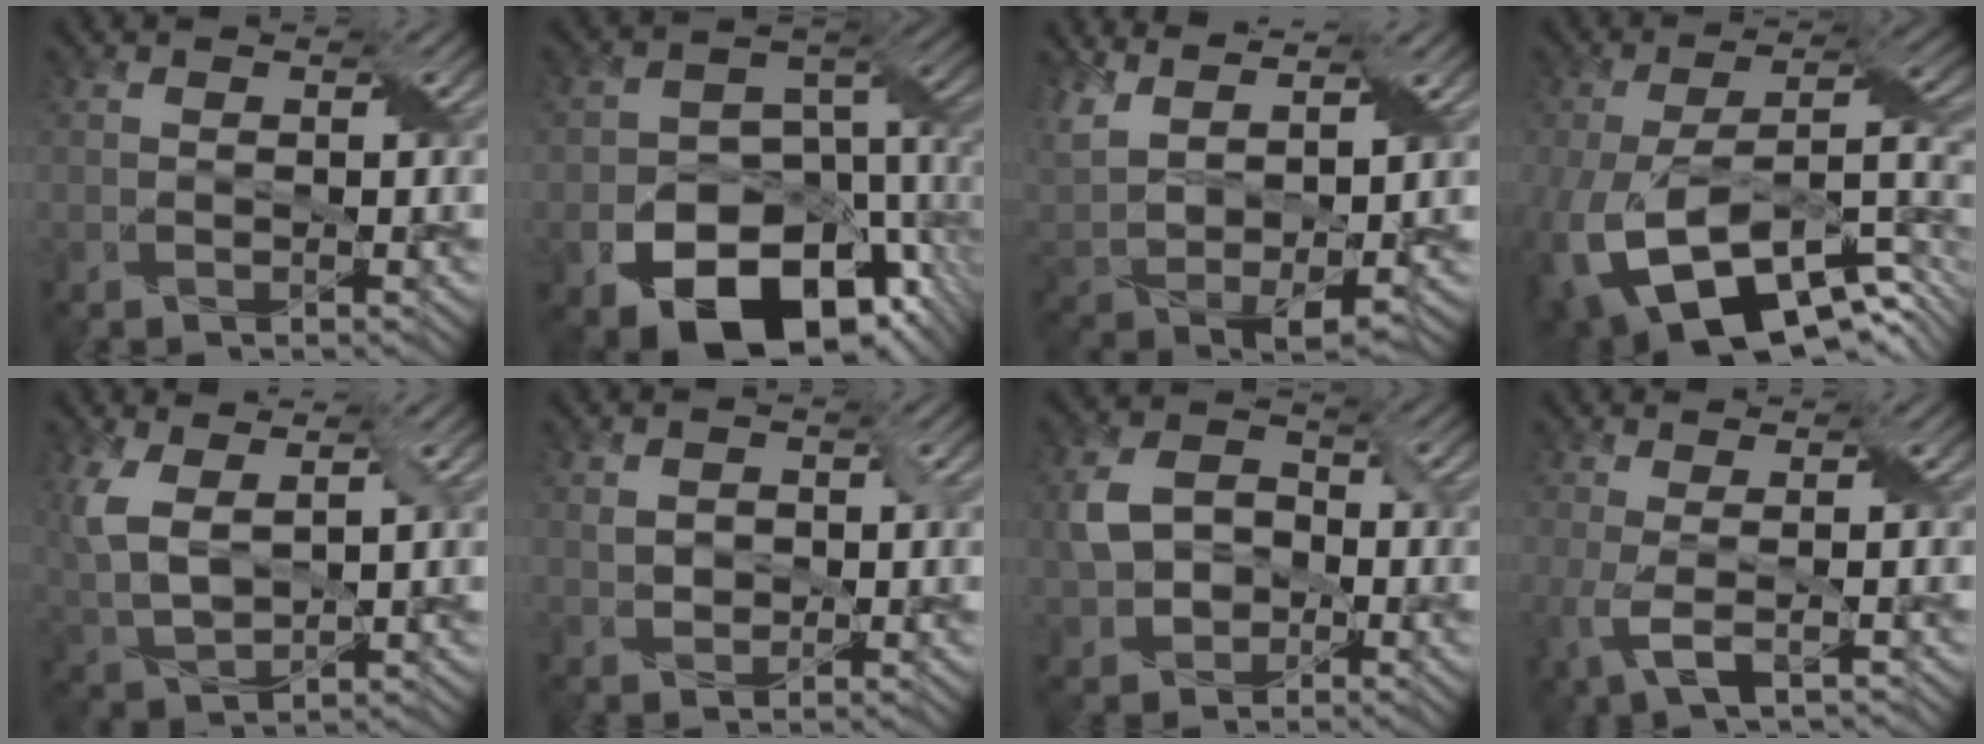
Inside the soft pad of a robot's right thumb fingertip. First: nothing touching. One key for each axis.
{"total": 16.8, "fx": -8.2, "fy": 10.6, "fz": 10.2, "tx": -0.153, "ty": -0.049, "tz": -0.115}
{"total": 10.3, "fx": 4.8, "fy": 4.3, "fz": 8.1, "tx": -0.202, "ty": -0.006, "tz": 0.104}
{"total": 17.1, "fx": -7.5, "fy": 8.1, "fz": 13.1, "tx": -0.259, "ty": -0.035, "tz": -0.111}
{"total": 7.2, "fx": 2.7, "fy": 3.6, "fz": 5.6, "tx": -0.149, "ty": -0.001, "tz": 0.054}
{"total": 2.1, "fx": 0.3, "fy": 1.8, "fz": 1.0, "tx": -0.021, "ty": -0.003, "tz": 0.009}
{"total": 5.4, "fx": -0.8, "fy": 4.5, "fz": 2.8, "tx": -0.066, "ty": 0.000, "tz": -0.017}
{"total": 3.2, "fx": -0.5, "fy": 1.0, "fz": 3.0, "tx": -0.066, "ty": -0.001, "tz": -0.008}